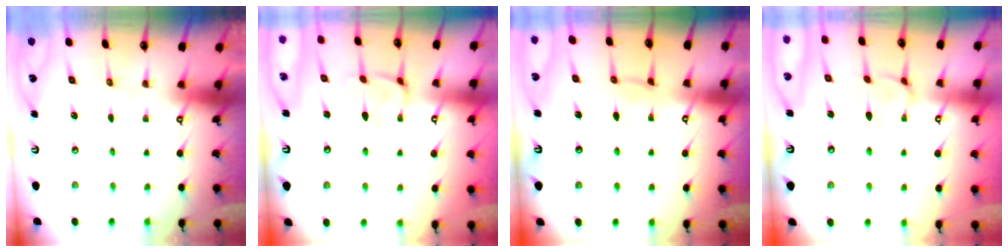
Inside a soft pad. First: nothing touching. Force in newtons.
{"total": 0.9, "press": 0.3, "slide": 0.8}
{"total": 1.0, "press": 0.8, "slide": 0.5}
{"total": 3.6, "press": 3.5, "slide": 0.4}